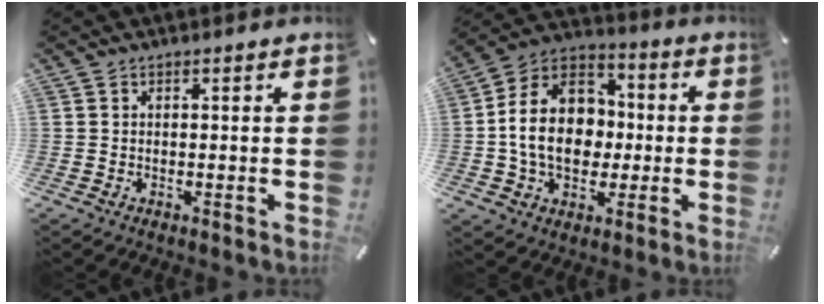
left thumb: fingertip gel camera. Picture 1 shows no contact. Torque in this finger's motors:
{"motor_torque": [1.90, 2.29, 1.32, 0.62, 0.20]}